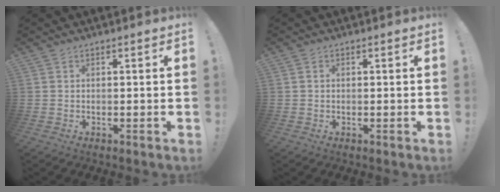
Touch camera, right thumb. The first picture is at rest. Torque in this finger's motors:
{"motor_torque": [-0.23, 0.08, -0.08, -0.01, -0.02]}